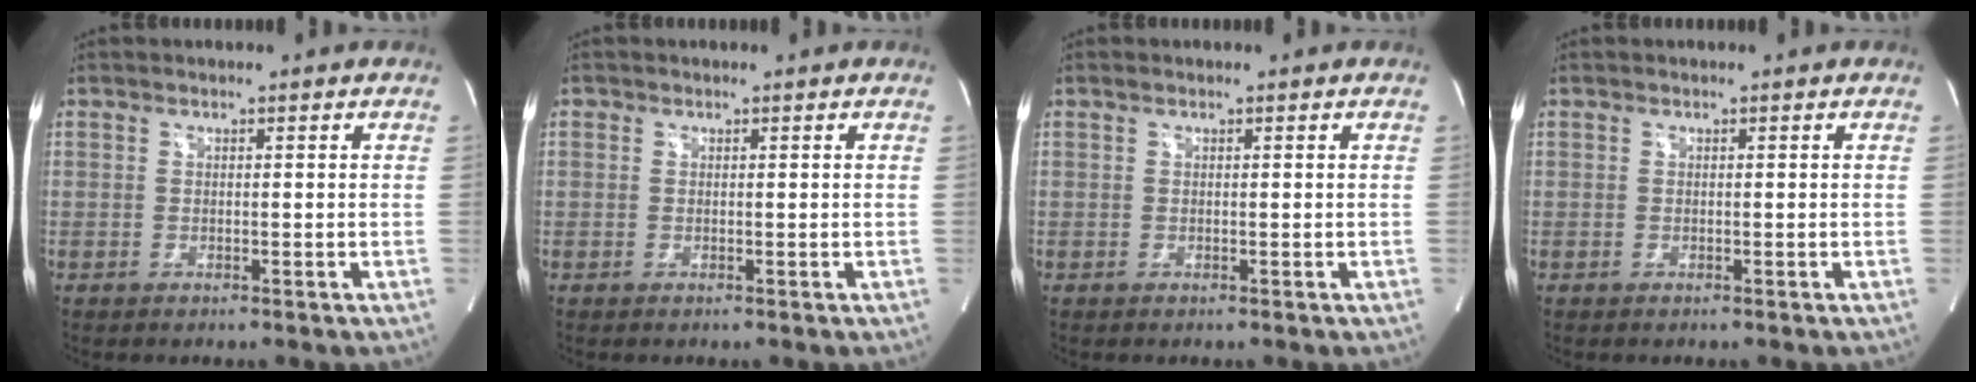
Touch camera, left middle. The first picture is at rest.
{"total": 0.0}
{"total": 0.0}
{"total": 0.0}